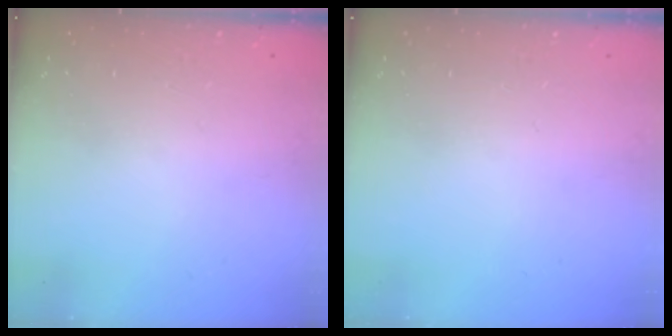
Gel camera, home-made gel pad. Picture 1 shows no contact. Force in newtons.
{"total": 0.0}